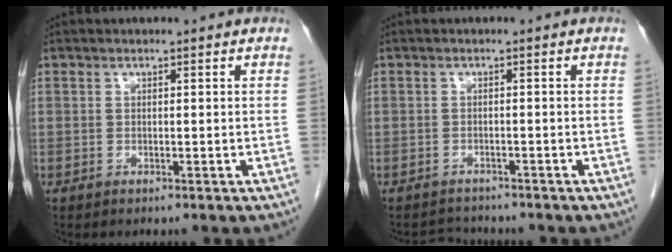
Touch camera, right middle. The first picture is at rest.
{"total": 2.6, "force": [-2.5, 0.6, -0.3], "torque": [0.004, -0.008, -0.041]}